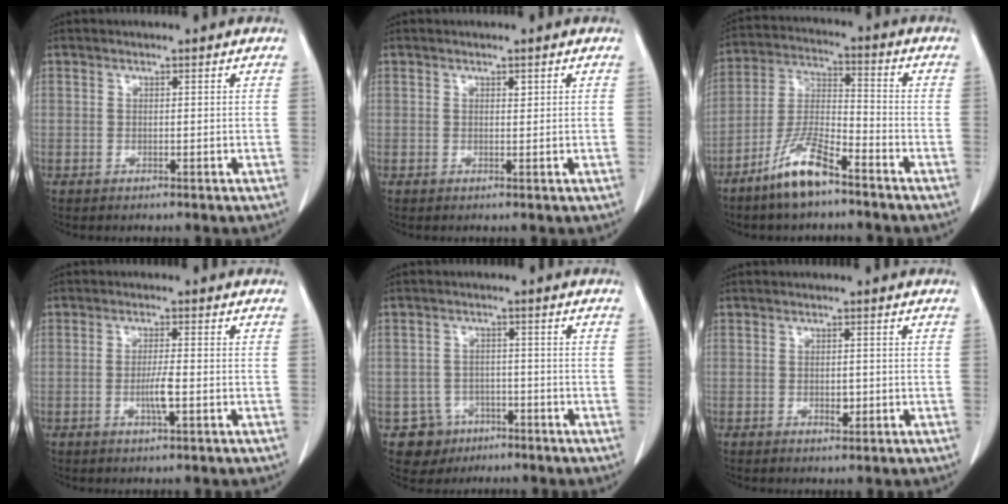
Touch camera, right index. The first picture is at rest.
{"total": 0.6, "force": [0.3, 0.3, 0.4], "torque": [-0.006, -0.002, 0.005]}
{"total": 10.1, "force": [-7.0, 2.0, 7.0], "torque": [-0.151, -0.013, -0.138]}
{"total": 3.5, "force": [-1.0, 0.1, 3.3], "torque": [-0.065, -0.004, -0.018]}
{"total": 5.3, "force": [-2.5, 4.6, 0.1], "torque": [0.001, 0.013, -0.032]}
{"total": 1.9, "force": [-0.5, 0.9, 1.6], "torque": [-0.026, -0.001, -0.004]}